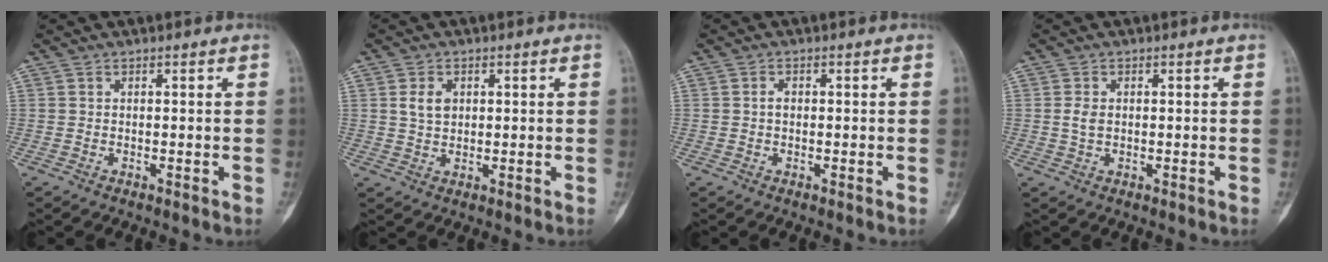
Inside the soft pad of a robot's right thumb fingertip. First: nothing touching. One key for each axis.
{"total": 3.6, "fx": 1.0, "fy": 2.6, "fz": 2.3, "tx": -0.032, "ty": -0.002, "tz": 0.020}
{"total": 1.1, "fx": 0.0, "fy": 0.8, "fz": 0.8, "tx": -0.011, "ty": 0.003, "tz": -0.003}
{"total": 2.1, "fx": 0.1, "fy": 1.4, "fz": 1.6, "tx": -0.031, "ty": 0.001, "tz": 0.003}